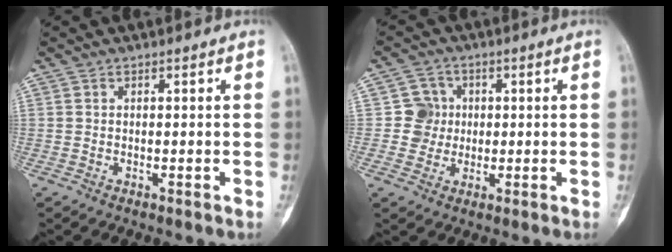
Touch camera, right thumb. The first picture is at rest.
{"total": 5.3, "force": [0.3, 5.3, 0.6], "torque": [0.028, 0.011, -0.001]}